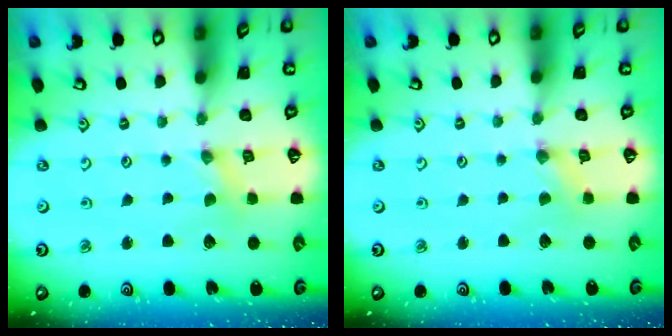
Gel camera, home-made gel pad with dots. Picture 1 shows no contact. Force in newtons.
{"total": 0.0}